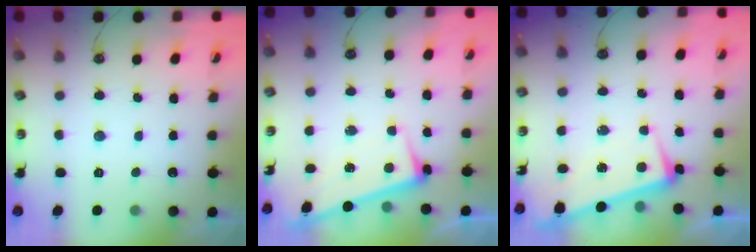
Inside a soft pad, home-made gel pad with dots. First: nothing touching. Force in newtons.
{"total": 2.9, "press": 2.9, "slide": 0.4}
{"total": 0.8, "press": 0.6, "slide": 0.6}